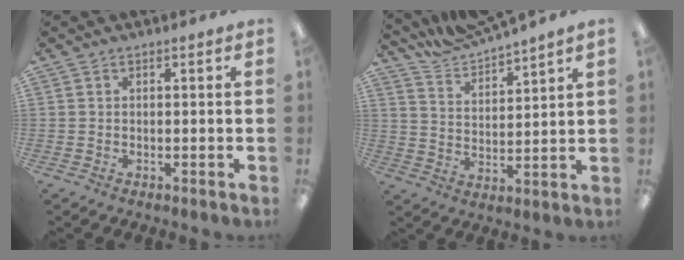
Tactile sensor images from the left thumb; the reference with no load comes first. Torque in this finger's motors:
{"motor_torque": [0.93, -1.01, -0.08, 0.07, 0.06]}